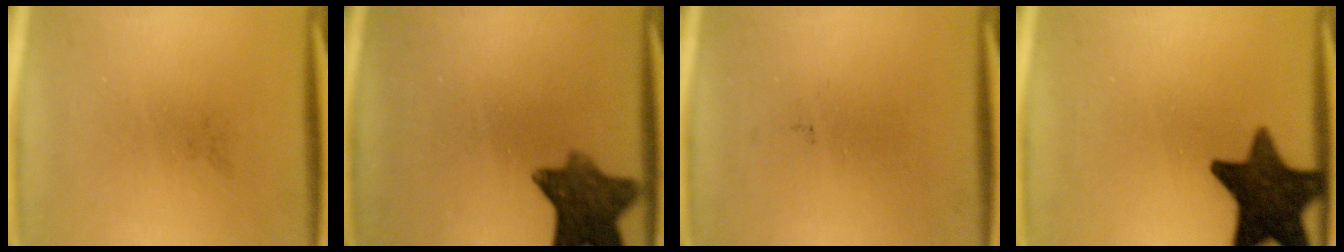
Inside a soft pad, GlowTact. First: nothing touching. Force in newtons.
{"total": 9.2}
{"total": 0.0}
{"total": 14.3}